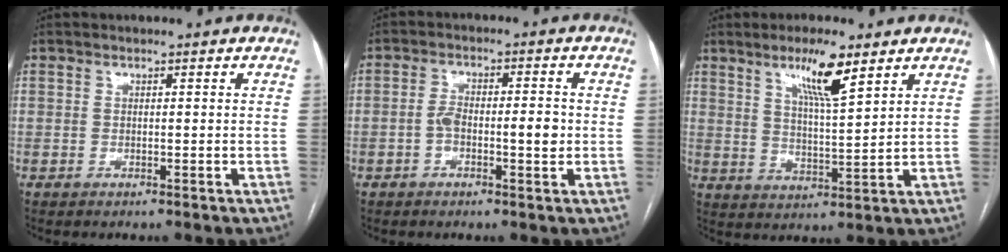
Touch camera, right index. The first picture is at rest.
{"total": 5.4, "force": [-1.0, 1.8, 4.9], "torque": [-0.086, 0.014, -0.016]}
{"total": 8.5, "force": [5.3, 0.6, 6.6], "torque": [-0.120, -0.007, 0.093]}